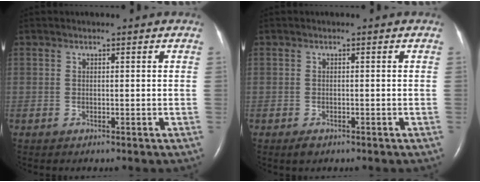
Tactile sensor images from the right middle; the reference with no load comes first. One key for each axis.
{"total": 1.1, "fx": -0.7, "fy": 0.6, "fz": 0.6, "tx": -0.014, "ty": -0.001, "tz": -0.009}